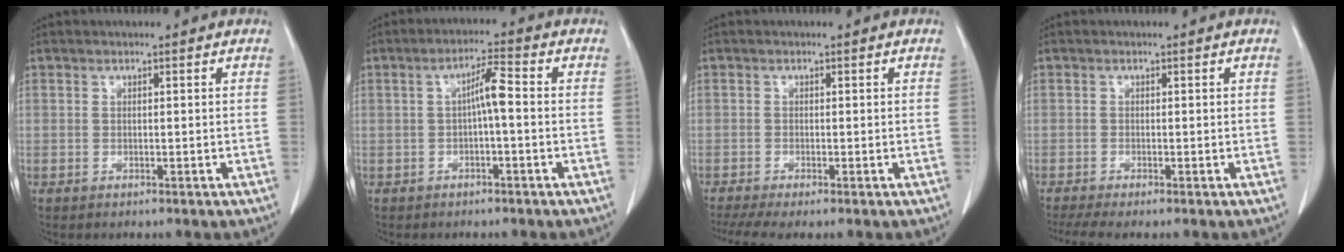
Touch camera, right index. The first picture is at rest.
{"total": 4.2, "force": [-0.1, 0.4, 4.1], "torque": [-0.070, 0.012, -0.002]}
{"total": 4.1, "force": [-3.0, 0.4, 2.8], "torque": [-0.054, -0.007, -0.052]}
{"total": 3.4, "force": [-2.6, 0.1, 2.1], "torque": [-0.039, -0.007, -0.047]}